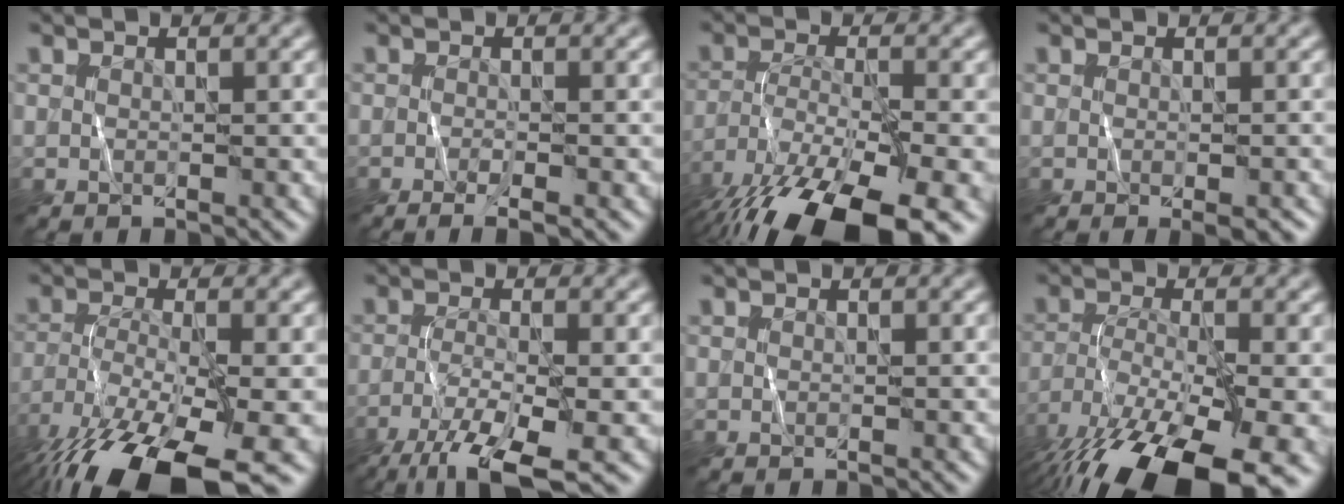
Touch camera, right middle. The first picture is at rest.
{"total": 2.1, "force": [-1.1, 0.6, 1.7], "torque": [-0.022, 0.000, -0.026]}
{"total": 14.1, "force": [-9.4, 4.7, 9.3], "torque": [-0.186, -0.036, -0.149]}
{"total": 2.1, "force": [-0.8, 0.5, 1.9], "torque": [-0.024, -0.003, -0.006]}
{"total": 13.1, "force": [-8.8, 3.7, 9.0], "torque": [-0.187, -0.024, -0.150]}
{"total": 7.4, "force": [-4.6, 1.8, 5.6], "torque": [-0.104, -0.012, -0.089]}
{"total": 0.0}
{"total": 15.5, "force": [-10.2, 5.0, 10.6], "torque": [-0.200, -0.046, -0.155]}